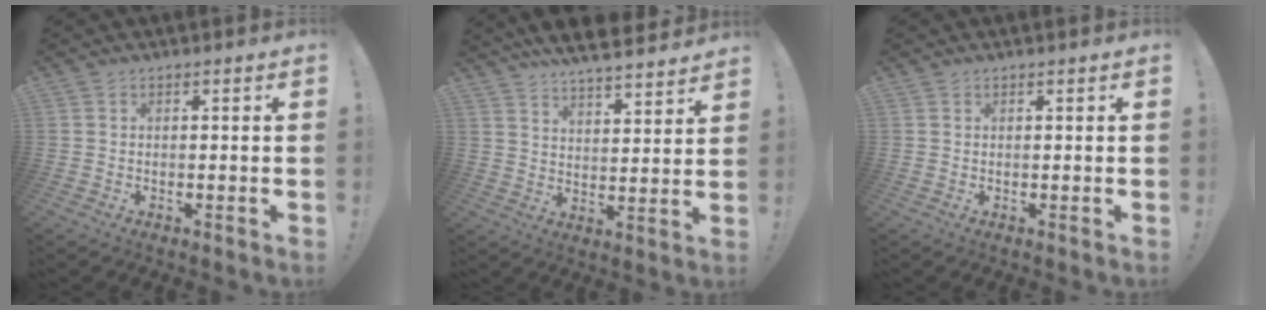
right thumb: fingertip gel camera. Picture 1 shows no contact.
{"total": 8.5, "force": [7.7, 1.6, 3.1], "torque": [-0.053, -0.062, 0.139]}
{"total": 0.0}